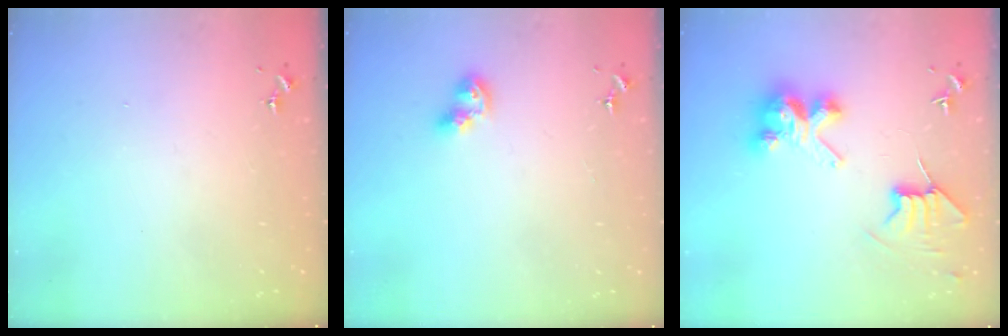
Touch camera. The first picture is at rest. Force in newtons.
{"total": 7.6, "press": 7.5, "slide": 0.9}
{"total": 9.5, "press": 9.5, "slide": 0.7}